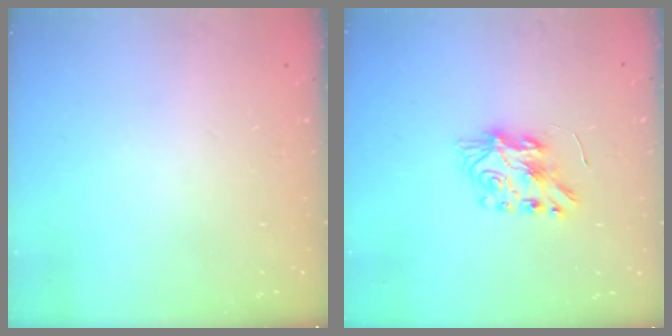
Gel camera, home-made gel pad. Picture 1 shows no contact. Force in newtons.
{"total": 7.7, "press": 7.7, "slide": 0.6}